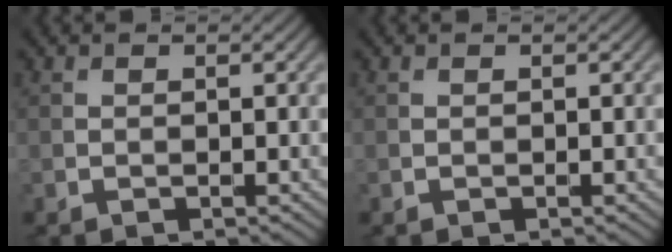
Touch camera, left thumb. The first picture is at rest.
{"total": 0.0}